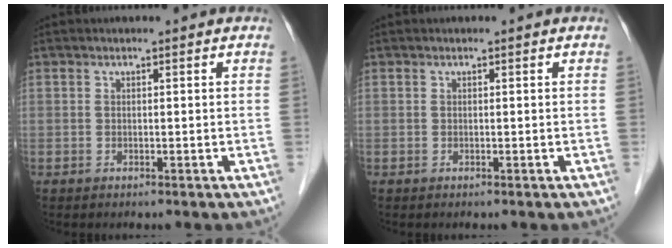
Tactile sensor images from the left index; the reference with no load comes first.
{"total": 0.0}